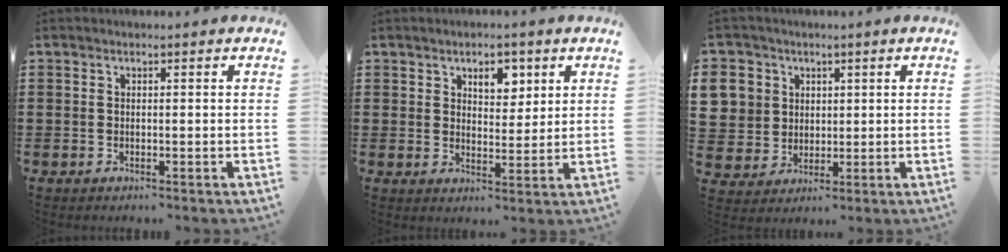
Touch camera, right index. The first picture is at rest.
{"total": 4.7, "force": [2.8, 2.7, 2.6], "torque": [-0.038, 0.004, 0.044]}
{"total": 6.9, "force": [2.1, 6.5, 0.7], "torque": [-0.055, 0.015, 0.040]}